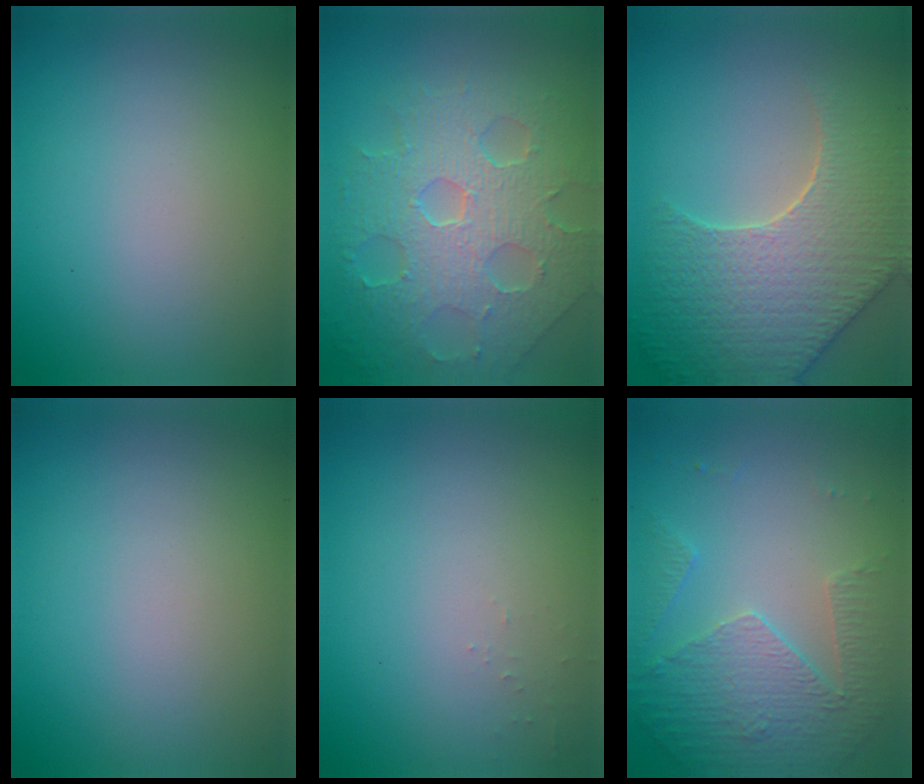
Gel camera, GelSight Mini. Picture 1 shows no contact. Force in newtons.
{"total": 8.5, "press": 5.8, "slide": 6.2}
{"total": 7.7, "press": 6.1, "slide": 4.6}
{"total": 0.0}
{"total": 0.5, "press": 0.5, "slide": 0.2}
{"total": 5.0, "press": 3.5, "slide": 3.6}